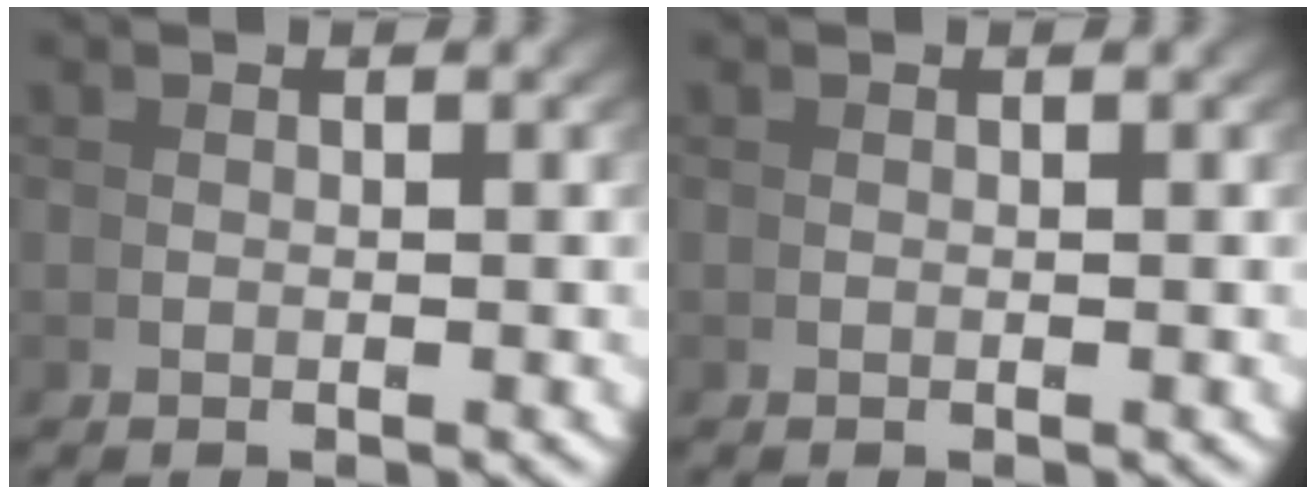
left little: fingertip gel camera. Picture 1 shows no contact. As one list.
[{"total": 0.0}]